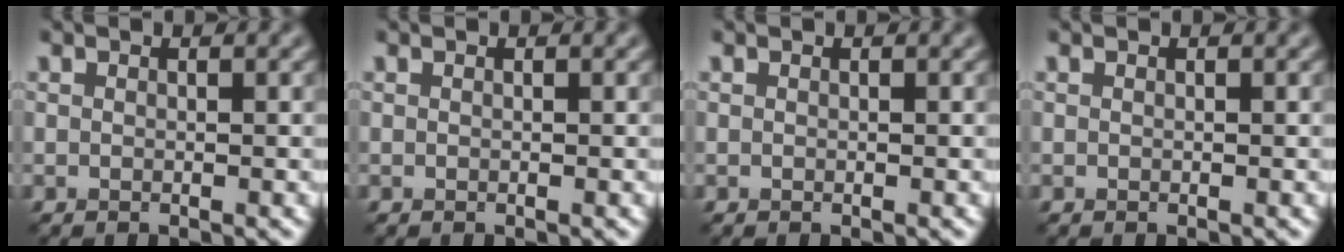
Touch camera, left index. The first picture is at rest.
{"total": 0.0}
{"total": 0.0}
{"total": 0.0}